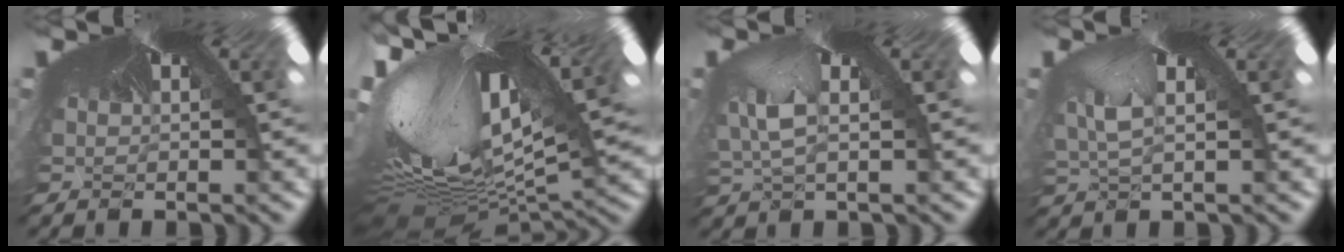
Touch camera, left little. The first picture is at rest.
{"total": 4.8, "force": [-3.9, 1.1, 2.6], "torque": [-0.117, -0.104, -0.020]}
{"total": 3.1, "force": [-3.0, 0.6, -0.1], "torque": [-0.030, -0.047, -0.011]}
{"total": 2.1, "force": [-2.1, 0.4, 0.3], "torque": [-0.038, -0.036, 0.007]}